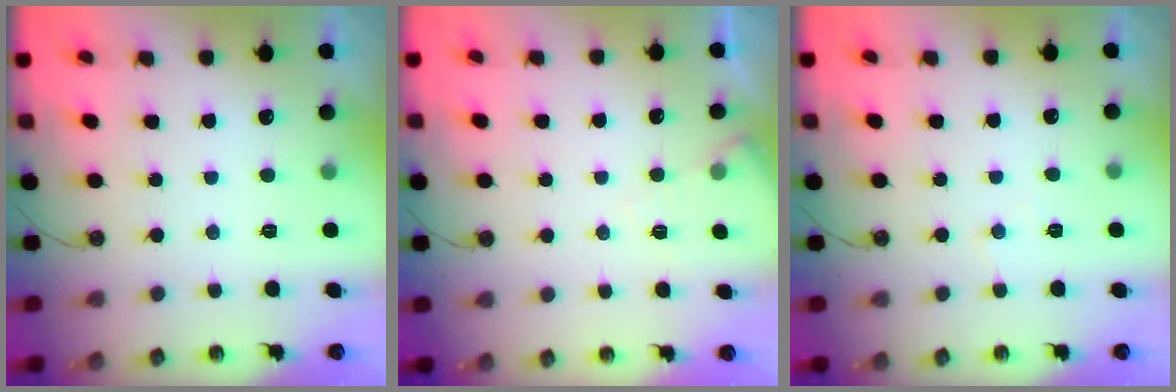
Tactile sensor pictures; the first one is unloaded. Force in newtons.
{"total": 5.4, "press": 5.3, "slide": 0.7}
{"total": 4.4, "press": 4.3, "slide": 0.6}